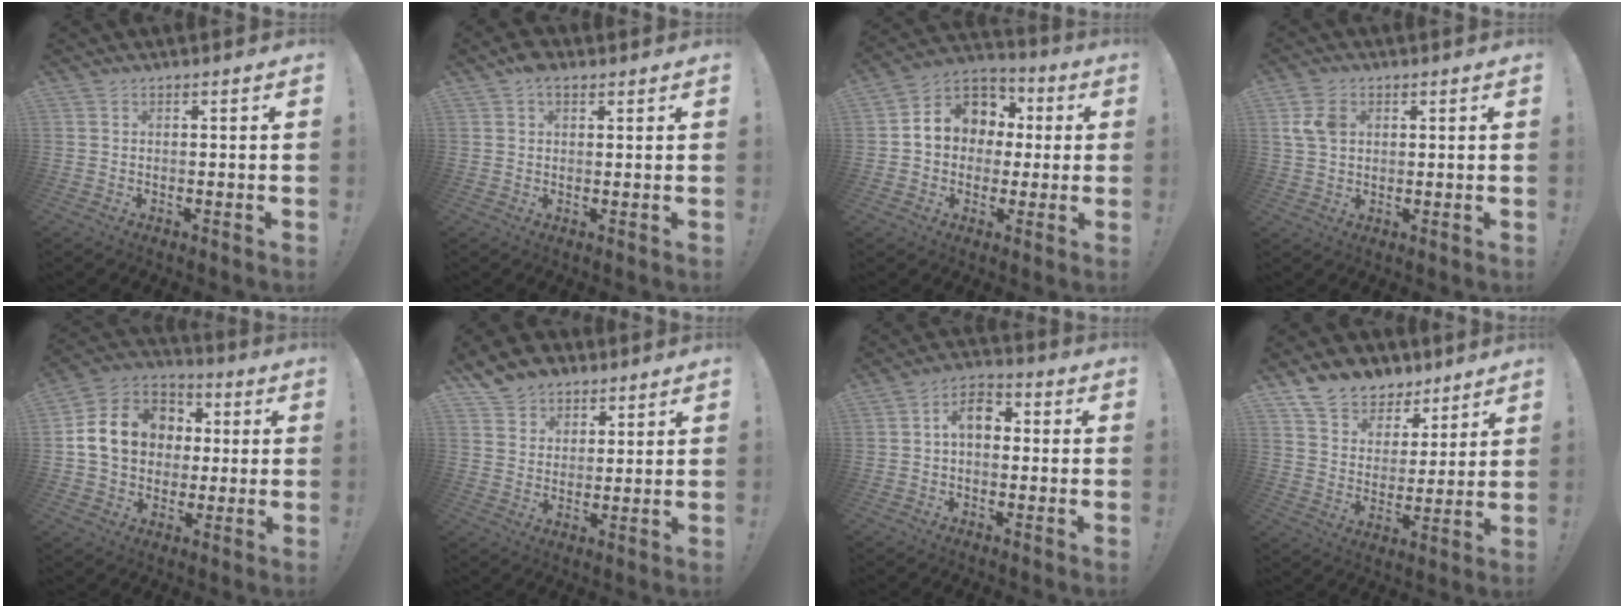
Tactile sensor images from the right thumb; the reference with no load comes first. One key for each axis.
{"total": 1.8, "fx": 1.2, "fy": 1.2, "fz": 0.8, "tx": -0.011, "ty": -0.001, "tz": 0.022}
{"total": 12.1, "fx": 2.2, "fy": 10.4, "fz": 5.7, "tx": -0.074, "ty": -0.001, "tz": 0.047}
{"total": 7.0, "fx": 1.9, "fy": 5.3, "fz": 4.0, "tx": -0.067, "ty": 0.003, "tz": 0.038}
{"total": 16.3, "fx": 2.6, "fy": 13.4, "fz": 8.9, "tx": -0.138, "ty": 0.007, "tz": 0.061}
{"total": 9.4, "fx": 6.7, "fy": 6.4, "fz": 1.7, "tx": -0.030, "ty": -0.044, "tz": 0.132}
{"total": 7.9, "fx": 1.0, "fy": 5.3, "fz": 5.8, "tx": -0.092, "ty": 0.014, "tz": 0.021}
{"total": 10.4, "fx": 8.3, "fy": 6.0, "fz": 1.7, "tx": -0.034, "ty": -0.064, "tz": 0.160}